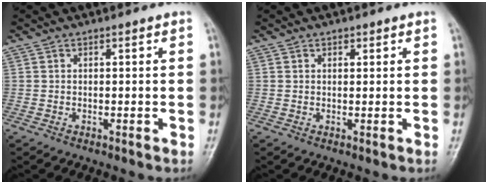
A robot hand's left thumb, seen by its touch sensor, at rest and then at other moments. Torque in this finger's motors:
{"motor_torque": [0.21, 0.39, -0.38, -0.23, -0.09]}